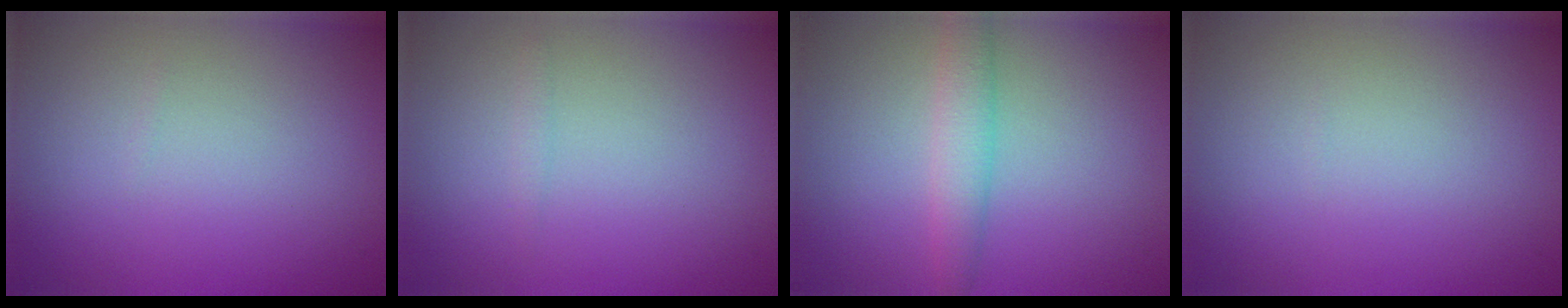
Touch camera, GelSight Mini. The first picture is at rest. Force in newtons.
{"total": 0.5, "press": 0.5, "slide": 0.0}
{"total": 2.6, "press": 2.6, "slide": 0.1}
{"total": 0.0}